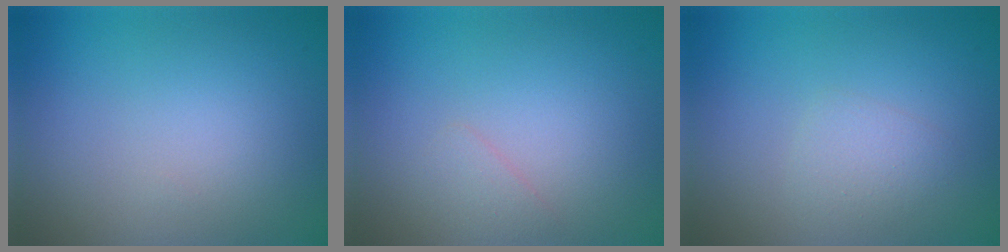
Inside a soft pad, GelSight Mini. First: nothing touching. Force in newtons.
{"total": 0.9, "press": 0.9, "slide": 0.0}
{"total": 1.4, "press": 1.4, "slide": 0.1}